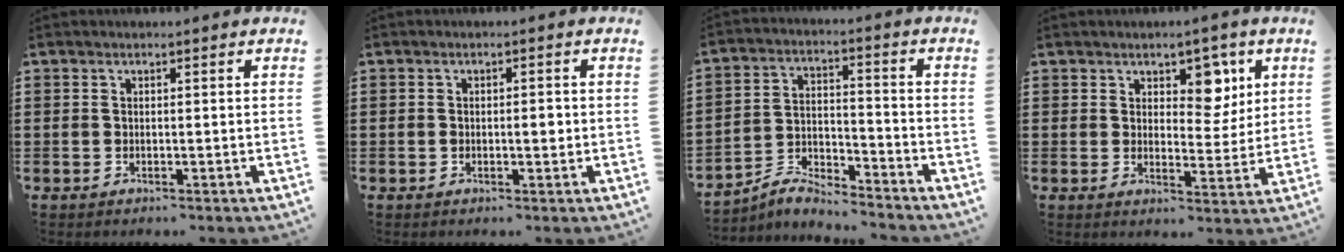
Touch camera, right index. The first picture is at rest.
{"total": 2.0, "force": [-0.2, 0.8, 1.8], "torque": [-0.034, 0.004, -0.005]}
{"total": 4.7, "force": [-4.5, 0.6, 1.0], "torque": [-0.027, 0.004, -0.094]}
{"total": 6.1, "force": [3.4, 3.9, 3.2], "torque": [-0.049, 0.000, 0.055]}